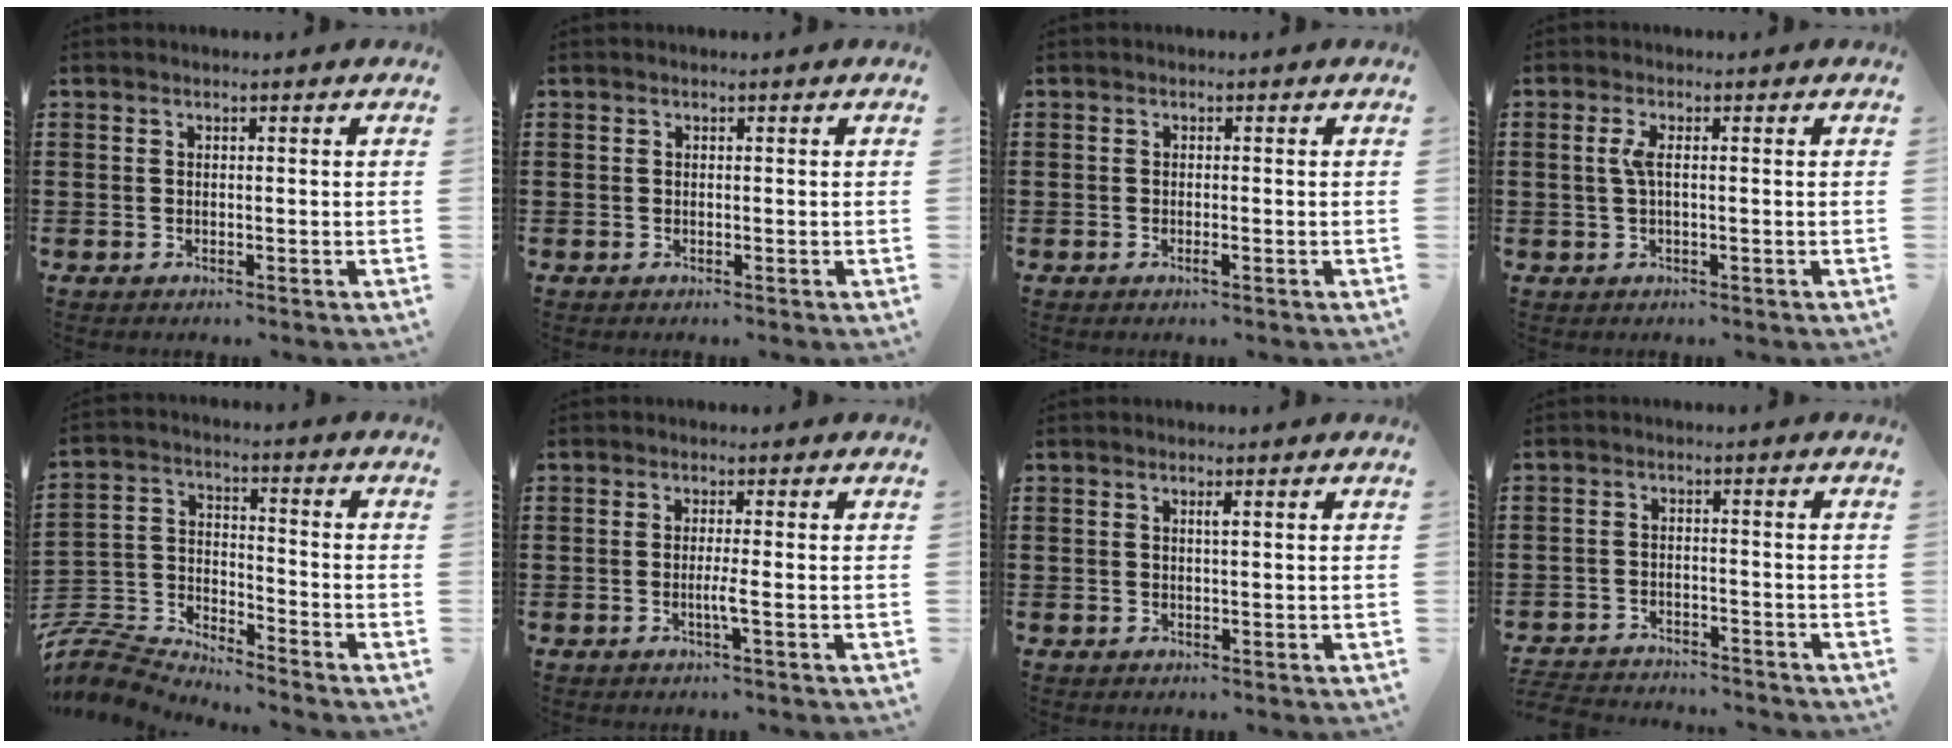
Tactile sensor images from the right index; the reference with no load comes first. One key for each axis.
{"total": 0.0}
{"total": 0.9, "fx": -0.5, "fy": -0.1, "fz": 0.8, "tx": -0.015, "ty": -0.007, "tz": -0.007}
{"total": 2.5, "fx": 0.0, "fy": 0.5, "fz": 2.4, "tx": -0.055, "ty": -0.003, "tz": -0.004}
{"total": 5.8, "fx": -5.7, "fy": 0.7, "fz": 0.3, "tx": -0.030, "ty": -0.010, "tz": -0.124}
{"total": 2.3, "fx": -0.7, "fy": -0.4, "fz": 2.1, "tx": -0.038, "ty": -0.009, "tz": -0.013}
{"total": 0.7, "fx": 0.3, "fy": -0.1, "fz": 0.6, "tx": -0.010, "ty": -0.002, "tz": 0.005}
{"total": 3.1, "fx": -3.1, "fy": 0.2, "fz": -0.1, "tx": -0.004, "ty": -0.001, "tz": -0.066}